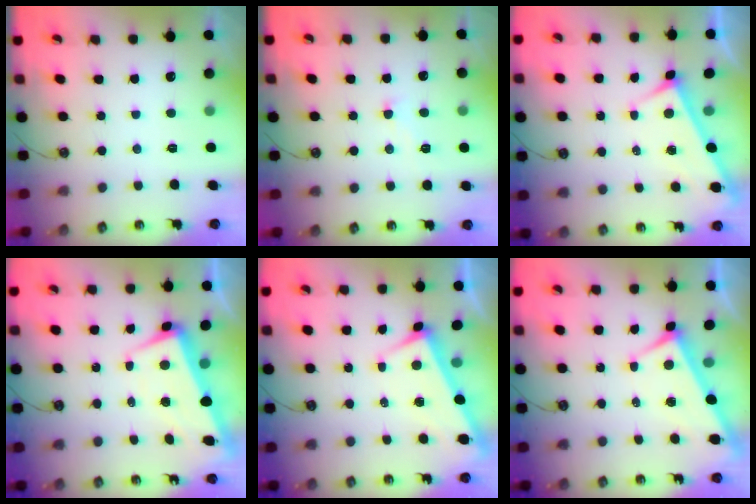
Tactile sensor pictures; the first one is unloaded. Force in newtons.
{"total": 0.8, "press": 0.5, "slide": 0.6}
{"total": 4.1, "press": 4.1, "slide": 0.1}
{"total": 1.4, "press": 0.6, "slide": 1.3}
{"total": 3.8, "press": 3.8, "slide": 0.1}
{"total": 3.6, "press": 3.6, "slide": 0.4}